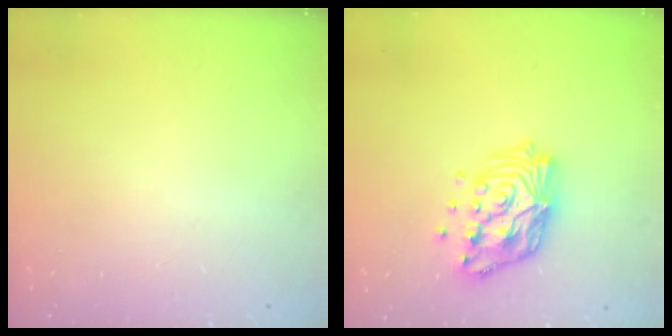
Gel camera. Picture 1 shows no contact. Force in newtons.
{"total": 16.1, "press": 16.0, "slide": 1.3}